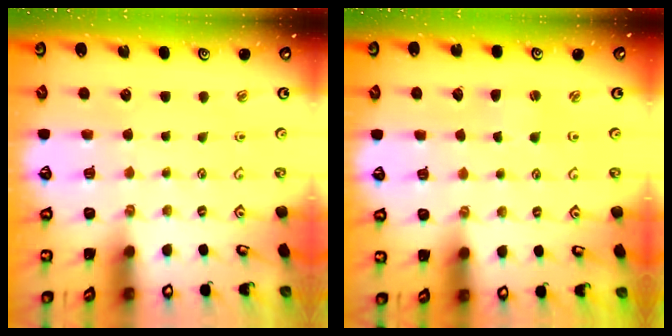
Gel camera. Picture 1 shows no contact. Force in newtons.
{"total": 0.9, "press": 0.8, "slide": 0.1}